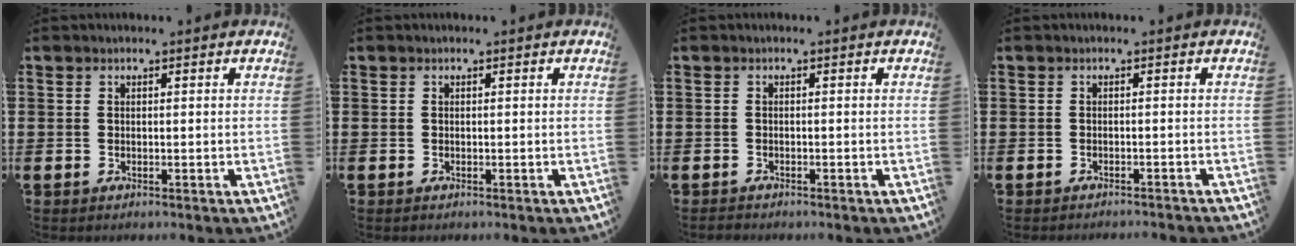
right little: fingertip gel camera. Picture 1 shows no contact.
{"total": 0.0}
{"total": 0.6, "force": [-0.6, 0.2, 0.1], "torque": [-0.002, -0.001, -0.012]}
{"total": 0.7, "force": [-0.7, -0.2, 0.0], "torque": [0.001, 0.001, -0.015]}